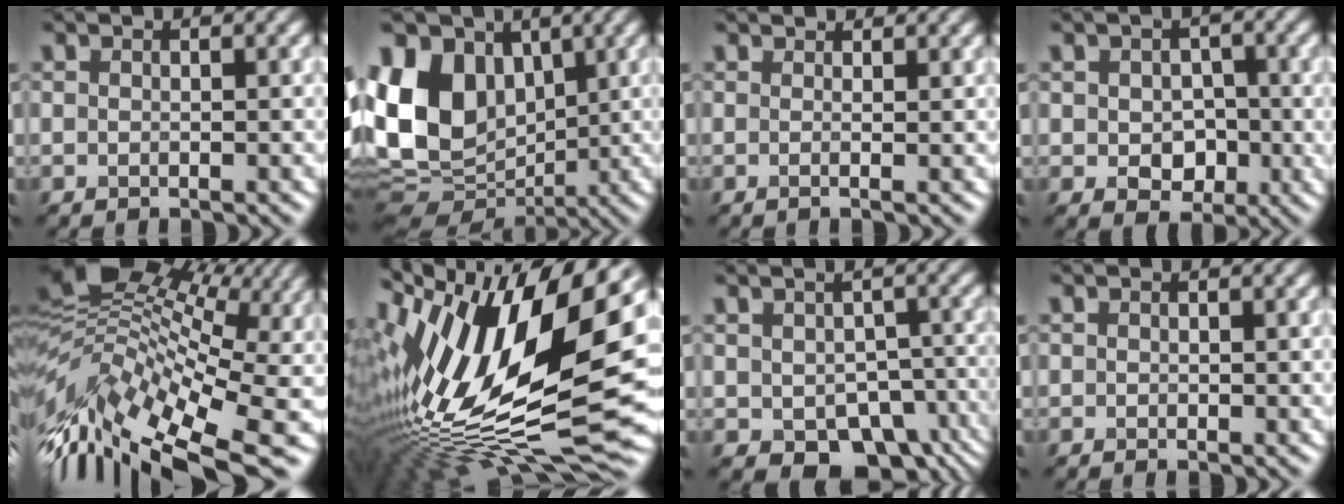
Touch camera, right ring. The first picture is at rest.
{"total": 15.2, "force": [2.6, 11.5, 9.6], "torque": [-0.219, 0.010, 0.054]}
{"total": 2.1, "force": [1.5, 0.6, 1.3], "torque": [-0.022, -0.011, 0.001]}
{"total": 3.9, "force": [-0.3, 3.0, 2.5], "torque": [-0.035, -0.007, -0.004]}
{"total": 14.3, "force": [0.5, 6.7, 12.6], "torque": [-0.242, 0.013, 0.012]}
{"total": 17.7, "force": [1.8, 7.7, 15.8], "torque": [-0.283, 0.017, 0.016]}
{"total": 7.1, "force": [-2.6, 4.6, 4.7], "torque": [-0.068, -0.021, -0.027]}
{"total": 0.0}